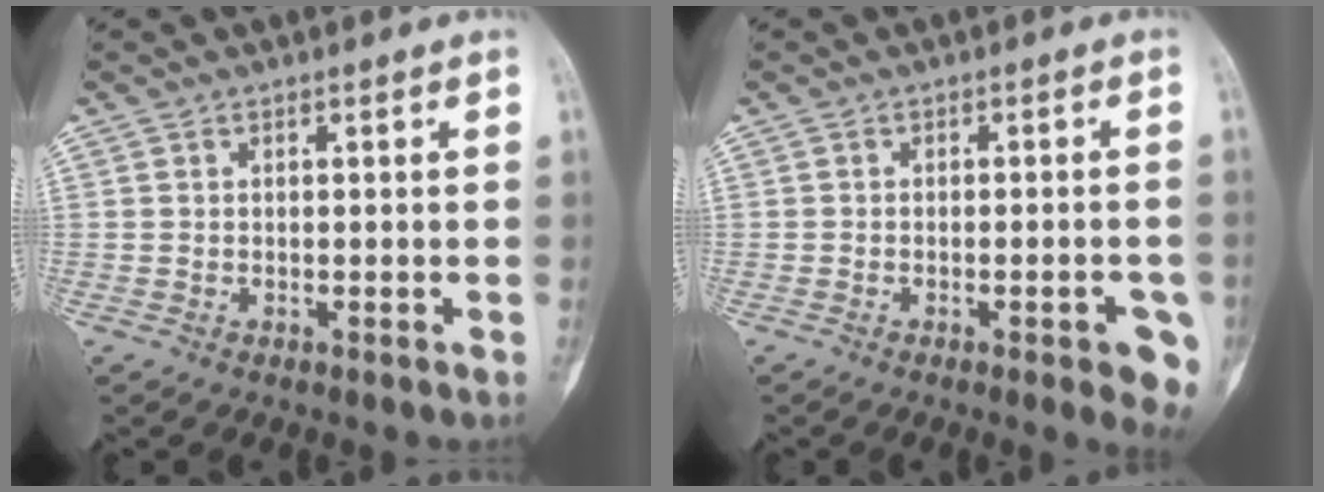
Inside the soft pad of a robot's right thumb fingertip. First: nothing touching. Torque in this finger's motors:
{"motor_torque": [-0.18, 0.25, 0.17, -0.03, 0.03]}